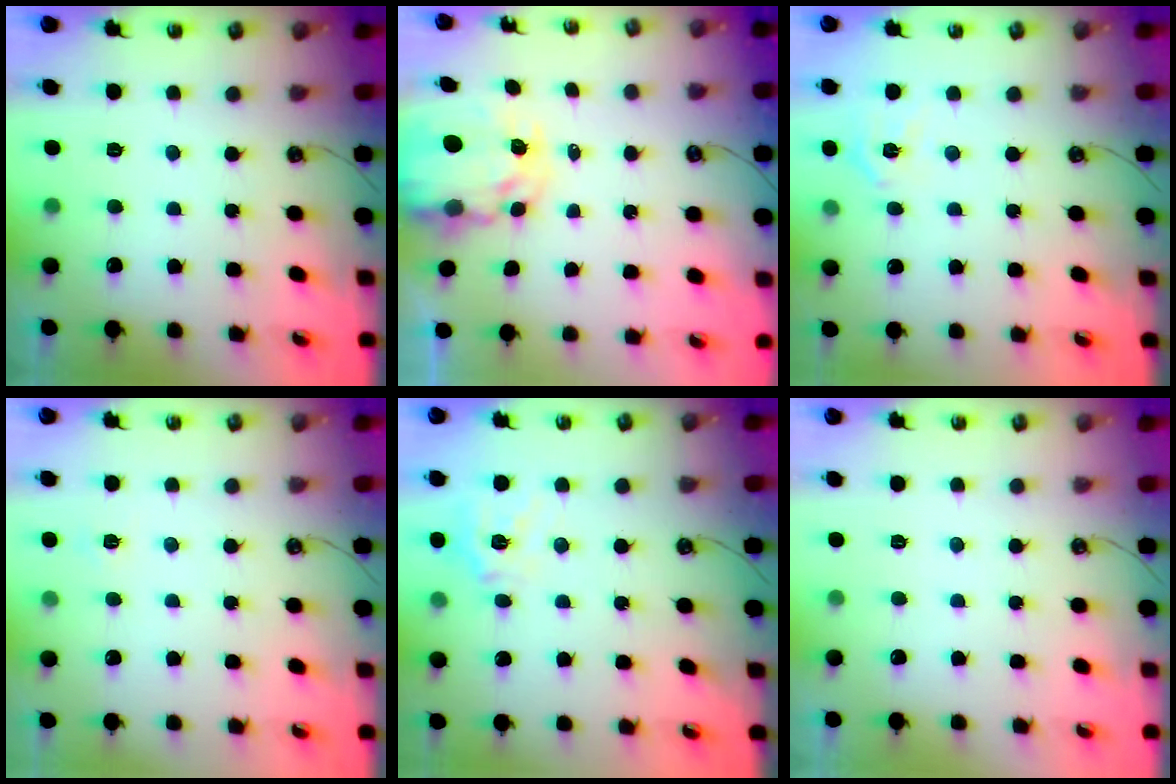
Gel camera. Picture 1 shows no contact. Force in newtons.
{"total": 6.3, "press": 6.3, "slide": 0.5}
{"total": 5.7, "press": 5.7, "slide": 0.6}
{"total": 3.2, "press": 3.2, "slide": 0.5}
{"total": 12.7, "press": 12.6, "slide": 2.0}
{"total": 0.0}